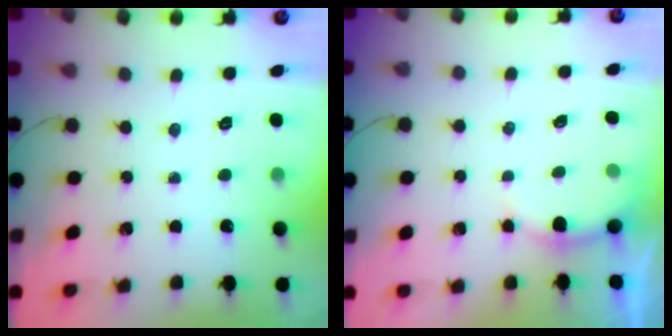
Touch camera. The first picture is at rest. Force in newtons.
{"total": 2.7, "press": 2.5, "slide": 0.8}